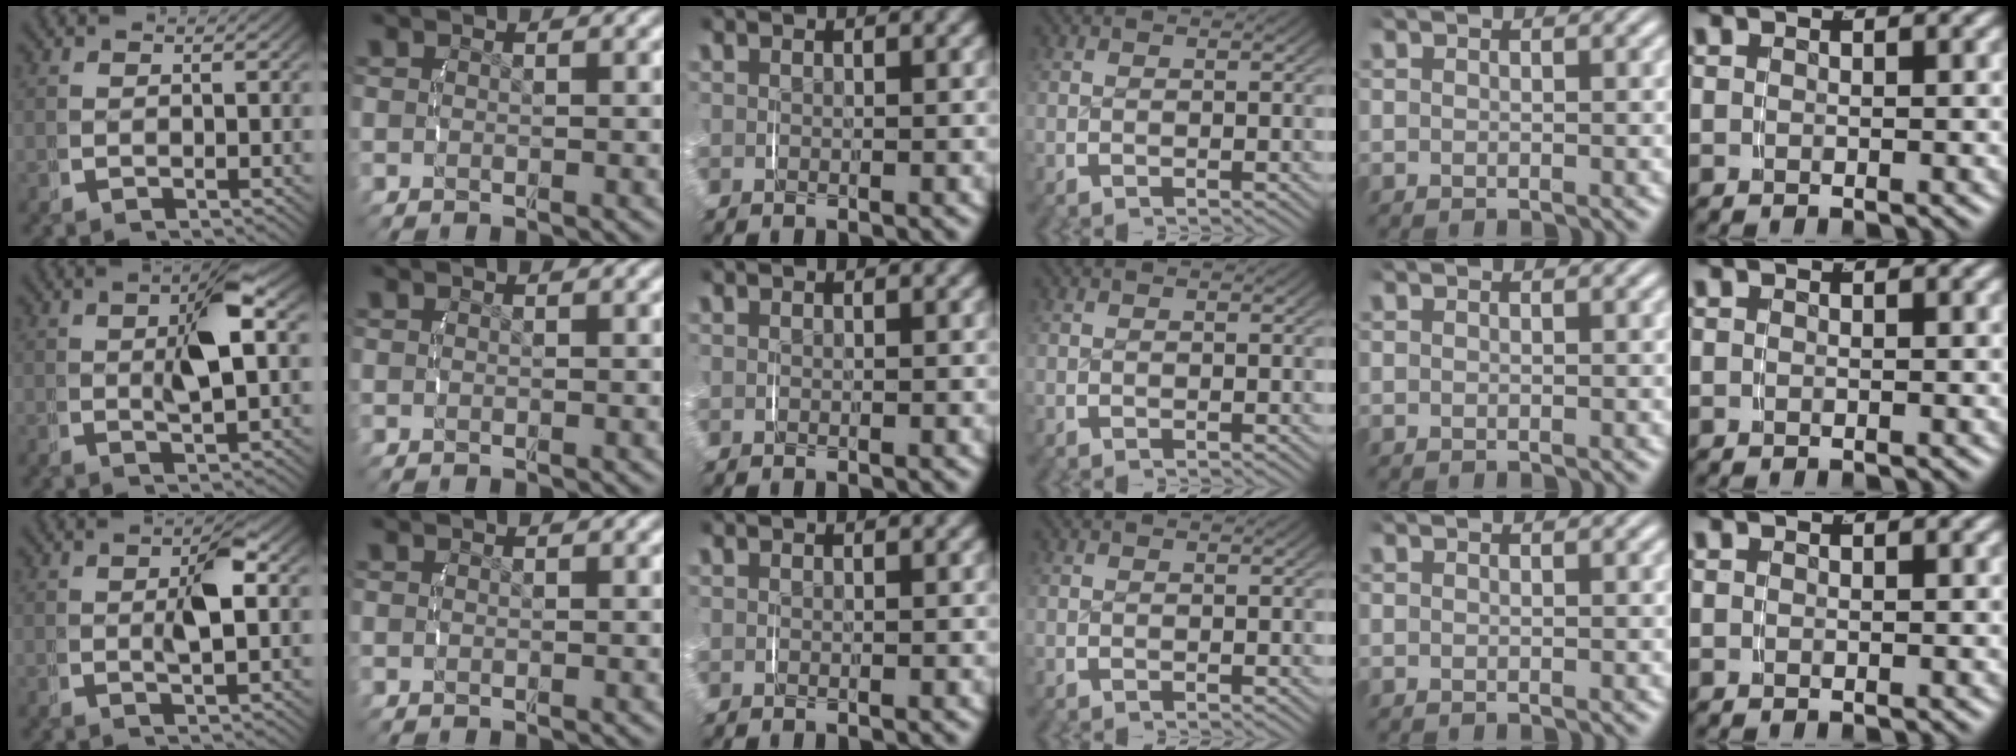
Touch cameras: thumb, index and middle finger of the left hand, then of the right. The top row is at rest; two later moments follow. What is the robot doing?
{"motion": "lift_and_place", "object": "jar lid"}